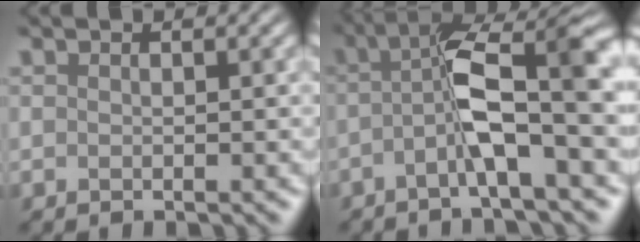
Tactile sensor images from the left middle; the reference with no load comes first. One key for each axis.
{"total": 5.8, "fx": -1.4, "fy": 0.0, "fz": 5.7, "tx": -0.123, "ty": 0.023, "tz": -0.013}